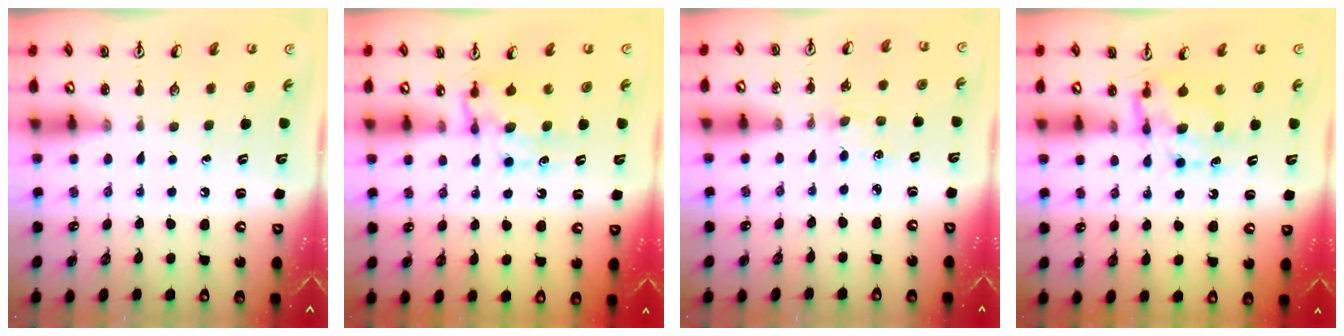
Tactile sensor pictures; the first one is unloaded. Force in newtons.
{"total": 7.4, "press": 7.4, "slide": 0.9}
{"total": 2.1, "press": 2.1, "slide": 0.3}
{"total": 7.2, "press": 7.2, "slide": 0.1}